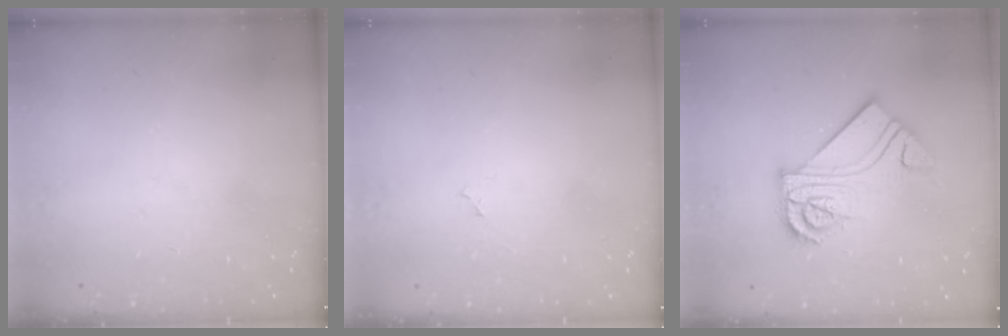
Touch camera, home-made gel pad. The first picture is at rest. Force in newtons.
{"total": 2.3, "press": 2.3, "slide": 0.2}
{"total": 13.3, "press": 13.3, "slide": 1.3}